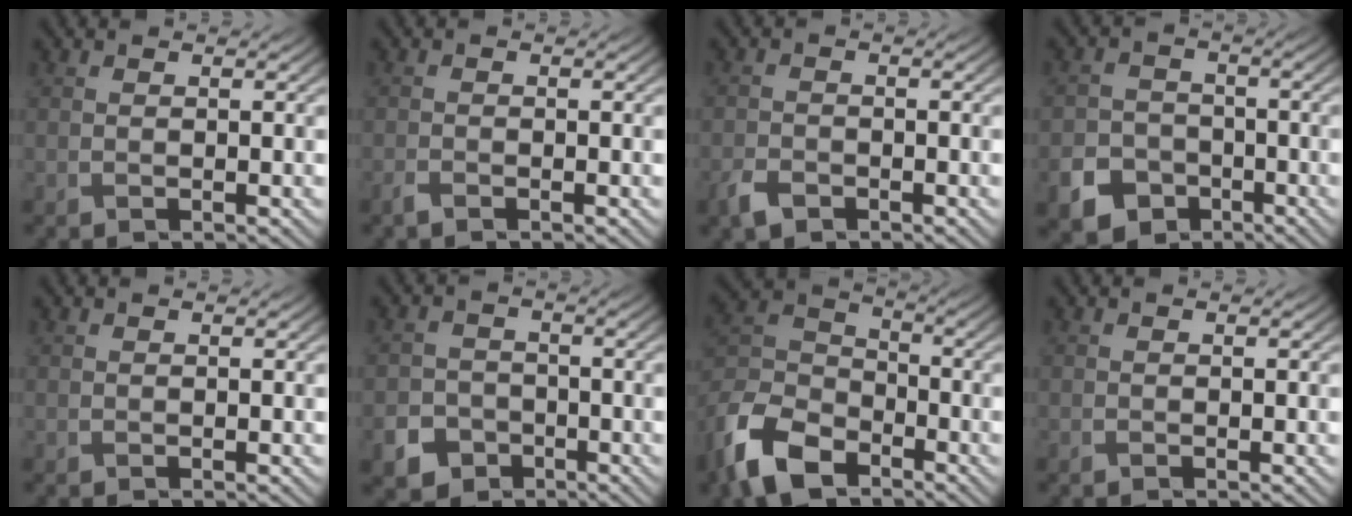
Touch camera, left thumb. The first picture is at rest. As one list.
[{"total": 0.9, "force": [-0.7, 0.2, 0.4], "torque": [-0.012, 0.001, -0.019]}, {"total": 2.4, "force": [-1.7, 1.3, 1.1], "torque": [-0.028, -0.002, -0.043]}, {"total": 6.8, "force": [-4.1, 4.9, 2.3], "torque": [-0.047, -0.017, -0.072]}, {"total": 0.0}, {"total": 5.2, "force": [-3.1, 3.9, 1.6], "torque": [-0.027, -0.009, -0.059]}, {"total": 12.3, "force": [-8.3, 6.6, 6.2], "torque": [-0.155, -0.019, -0.181]}, {"total": 0.0}]